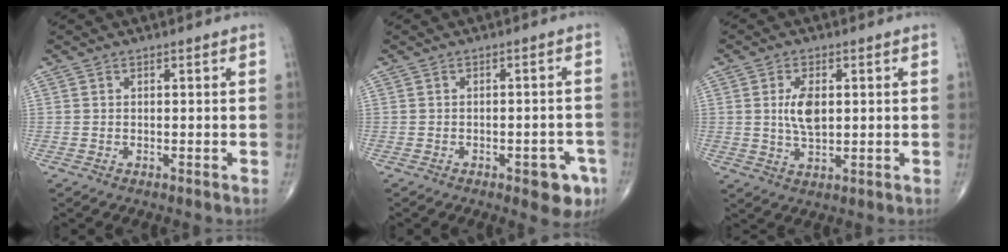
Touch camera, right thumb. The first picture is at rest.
{"total": 6.1, "force": [-3.1, 2.7, 4.6], "torque": [-0.032, 0.016, -0.032]}
{"total": 6.0, "force": [0.9, 3.1, 5.1], "torque": [-0.093, -0.007, 0.017]}